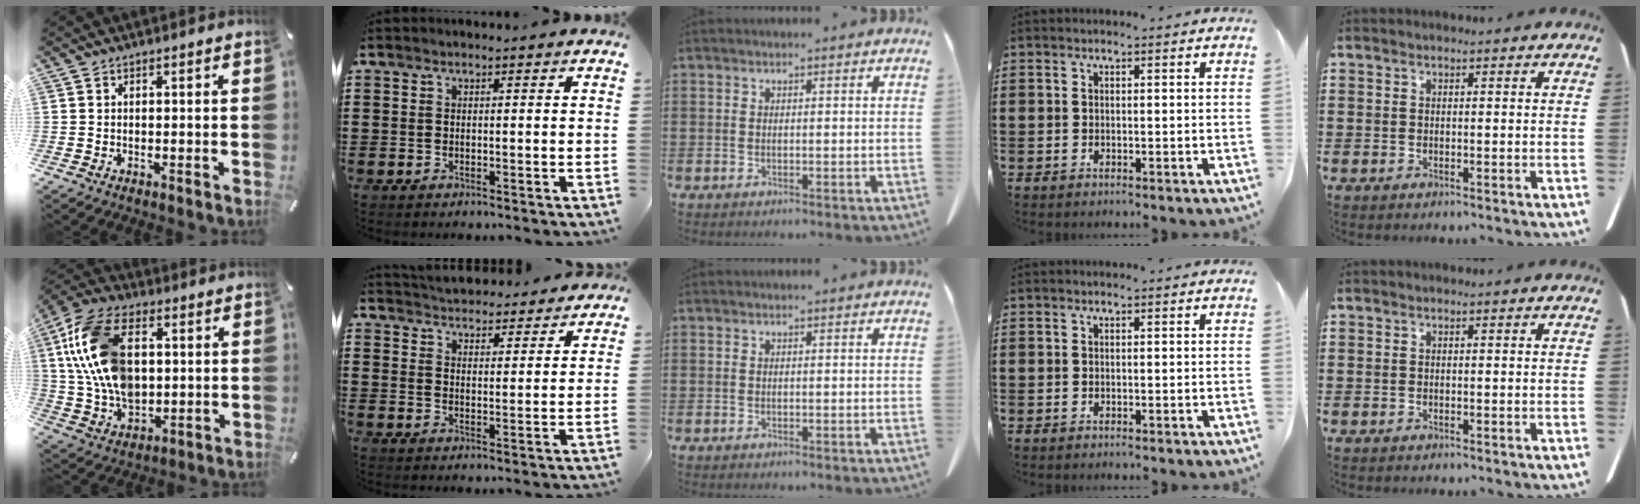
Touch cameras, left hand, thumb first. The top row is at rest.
{"thumb": {"total": 17.8, "force": [3.0, 12.1, 12.7], "torque": [-0.300, 0.010, 0.055]}, "index": {"total": 4.2, "force": [4.2, 0.3, -0.1], "torque": [-0.017, -0.028, 0.071]}}